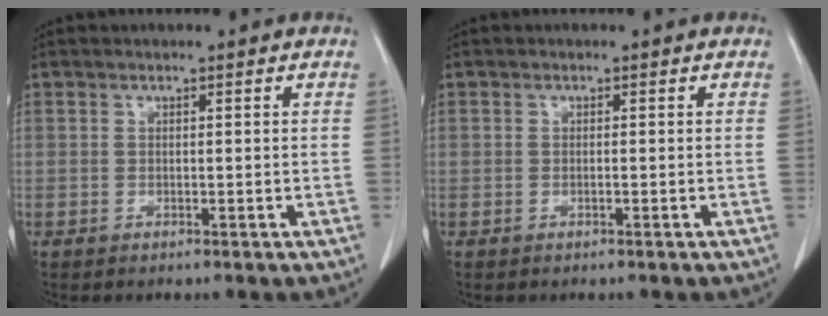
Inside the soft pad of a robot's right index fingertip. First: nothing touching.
{"total": 0.0}